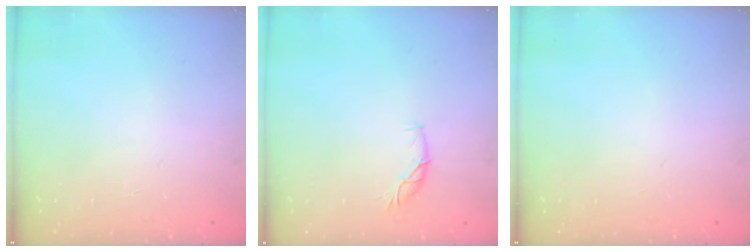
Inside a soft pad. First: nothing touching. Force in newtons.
{"total": 6.1, "press": 6.1, "slide": 0.6}
{"total": 0.0}